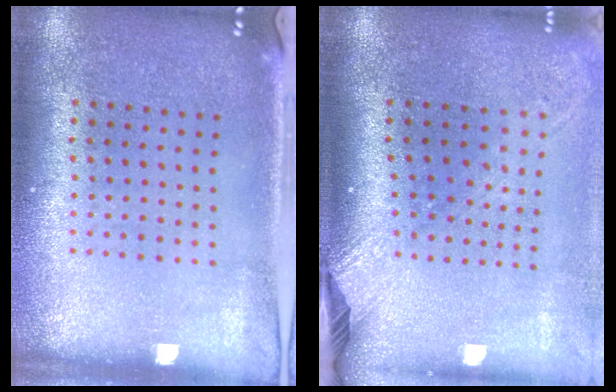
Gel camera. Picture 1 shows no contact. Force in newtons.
{"total": 2.4, "press": 1.8, "slide": 1.7}